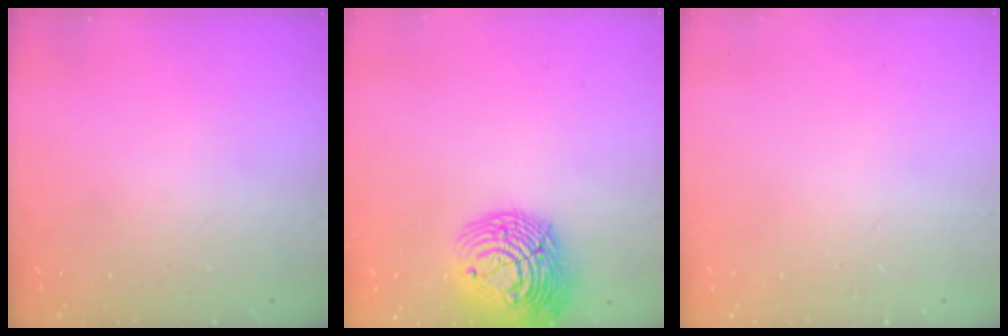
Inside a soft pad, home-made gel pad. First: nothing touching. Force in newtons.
{"total": 18.1, "press": 18.0, "slide": 1.7}
{"total": 0.0}